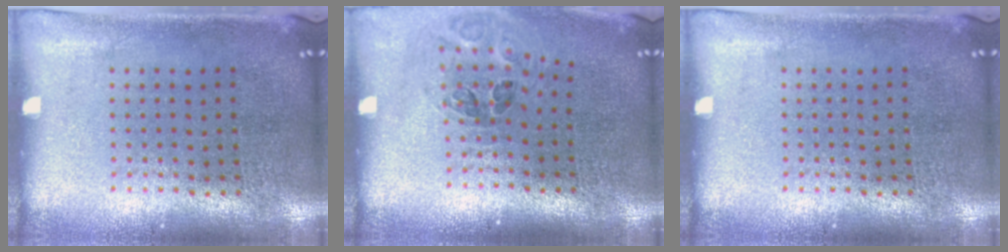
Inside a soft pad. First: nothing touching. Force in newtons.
{"total": 1.2, "press": 1.1, "slide": 0.4}
{"total": 0.0}